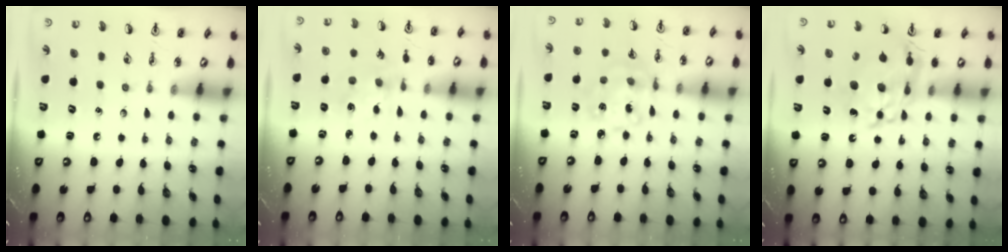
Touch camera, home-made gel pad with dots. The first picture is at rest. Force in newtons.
{"total": 1.3, "press": 1.3, "slide": 0.3}
{"total": 8.5, "press": 8.5, "slide": 0.7}
{"total": 13.8, "press": 13.8, "slide": 1.4}